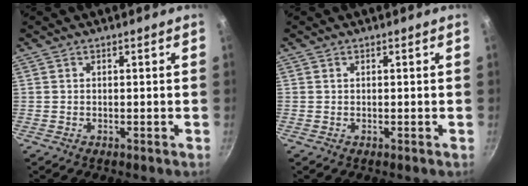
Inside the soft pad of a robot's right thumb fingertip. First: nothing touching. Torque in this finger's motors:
{"motor_torque": [-0.37, -0.66, 0.15, 0.33, 0.08]}